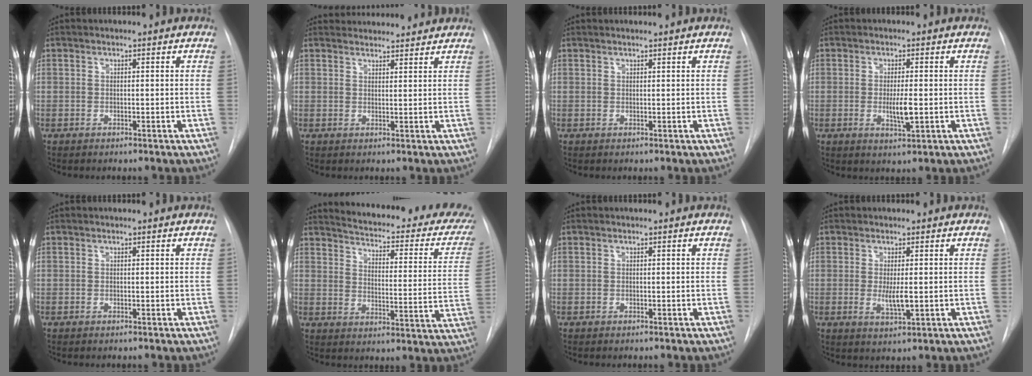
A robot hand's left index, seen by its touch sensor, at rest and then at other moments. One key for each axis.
{"total": 7.3, "fx": 7.1, "fy": 1.4, "fz": 0.7, "tx": -0.002, "ty": 0.025, "tz": 0.086}
{"total": 1.6, "fx": 1.5, "fy": -0.1, "fz": 0.4, "tx": -0.006, "ty": 0.012, "tz": 0.025}
{"total": 3.4, "fx": -0.4, "fy": 0.6, "fz": 3.3, "tx": -0.059, "ty": -0.005, "tz": -0.005}
{"total": 0.0}
{"total": 26.3, "fx": 23.4, "fy": 5.0, "fz": 10.8, "tx": -0.149, "ty": -0.080, "tz": 0.265}
{"total": 0.0}
{"total": 3.0, "fx": 0.0, "fy": 0.5, "fz": 2.9, "tx": -0.057, "ty": -0.009, "tz": 0.004}